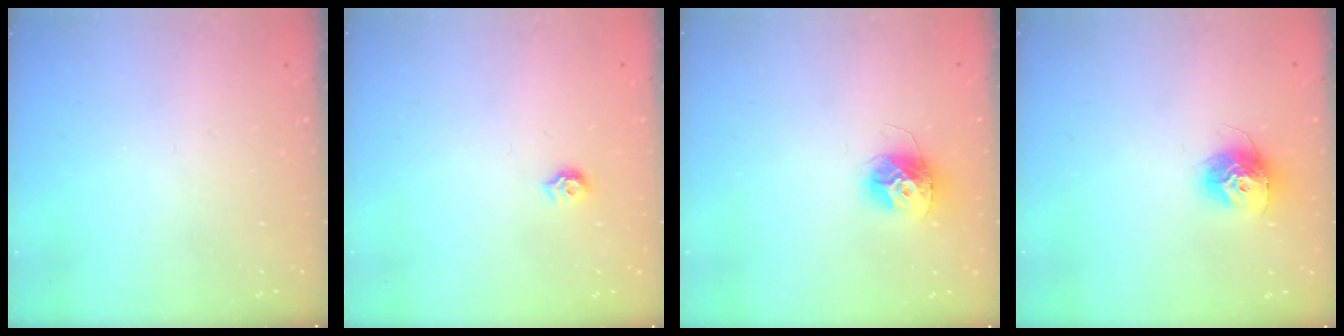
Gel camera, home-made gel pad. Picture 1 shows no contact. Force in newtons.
{"total": 5.8, "press": 5.7, "slide": 0.8}
{"total": 11.8, "press": 11.8, "slide": 0.9}
{"total": 11.8, "press": 11.8, "slide": 0.9}